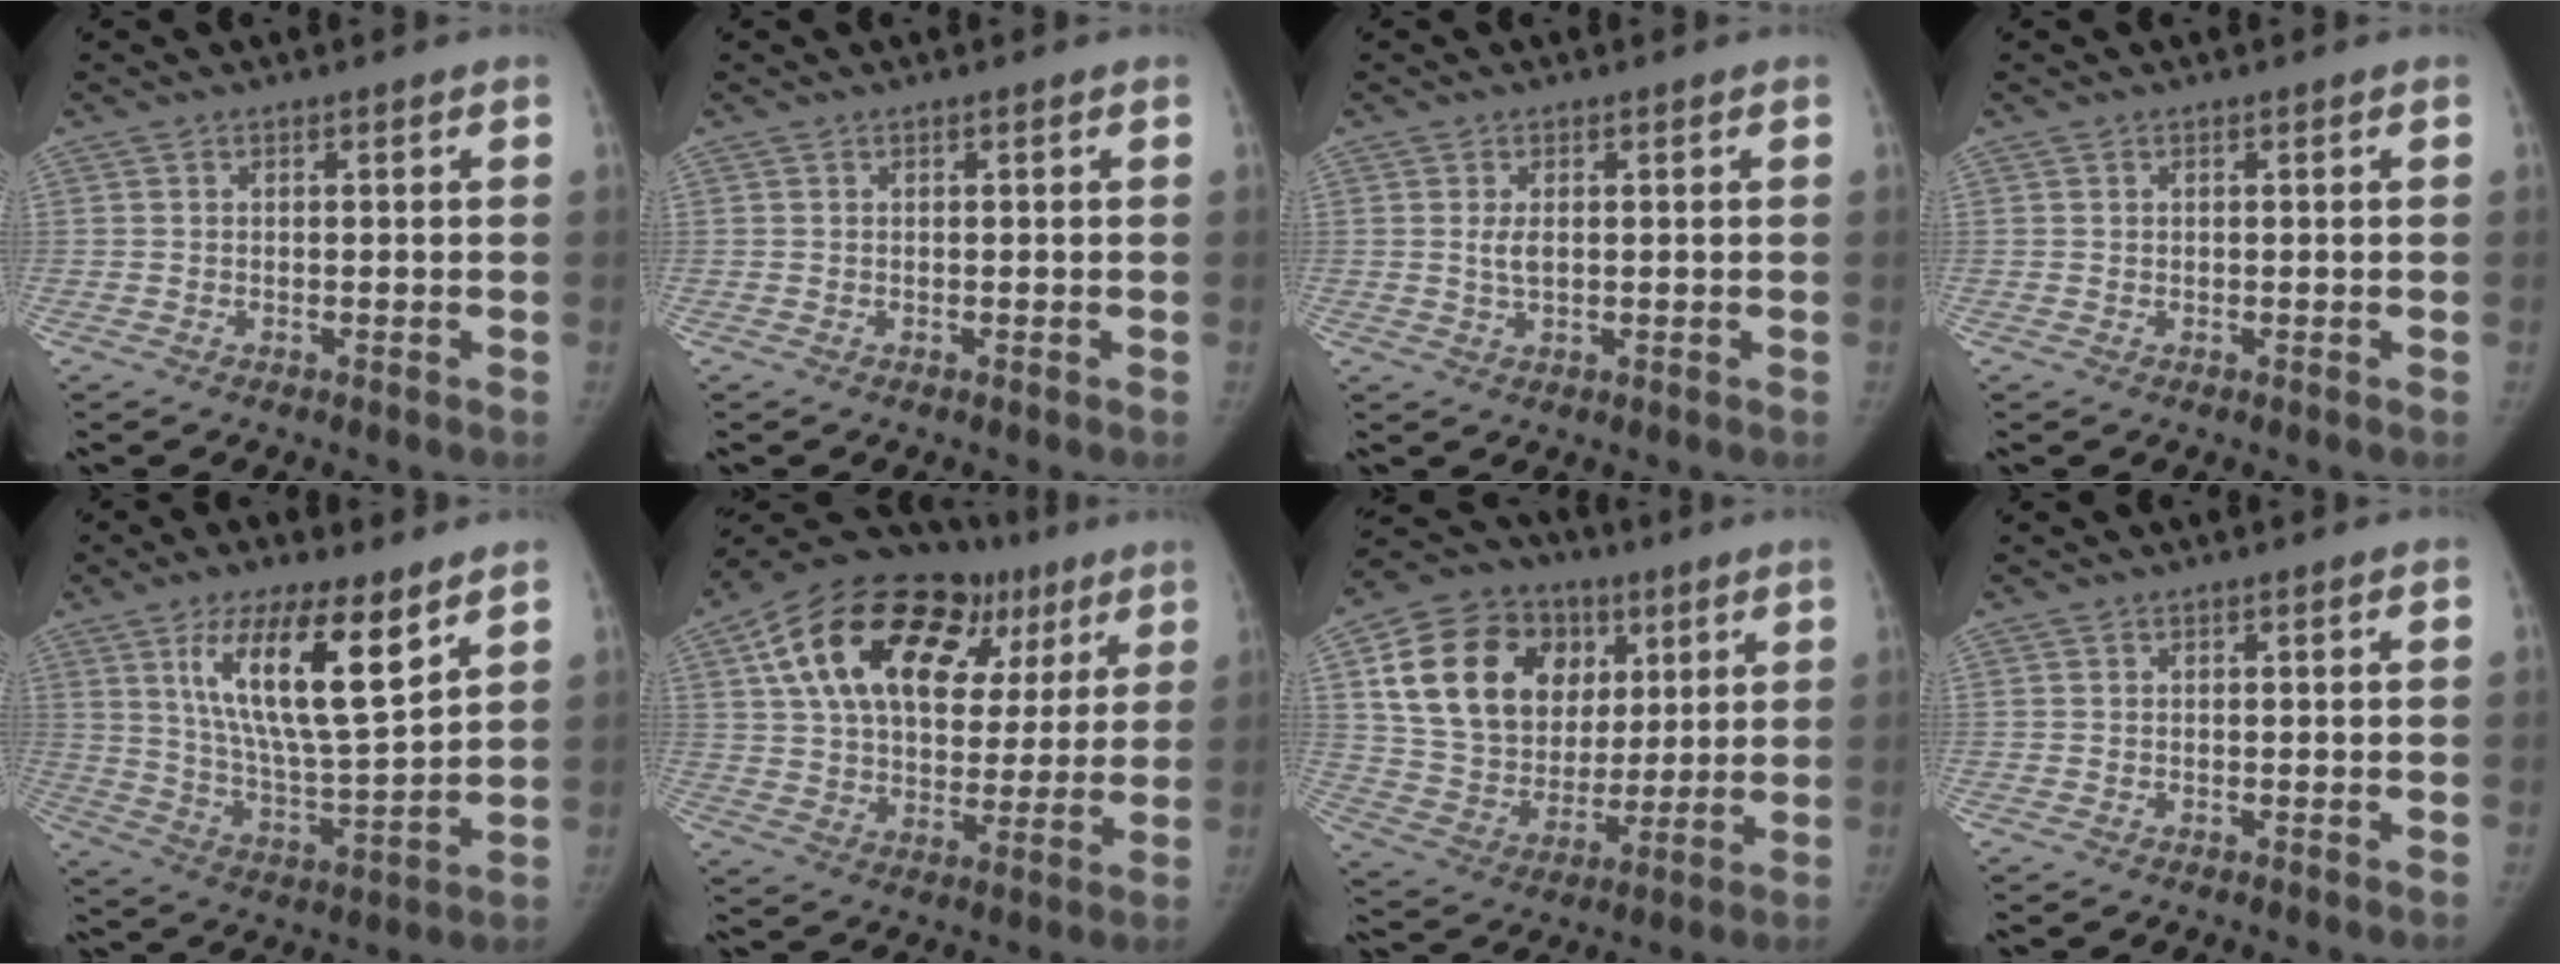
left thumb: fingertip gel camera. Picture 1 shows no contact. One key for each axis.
{"total": 0.0}
{"total": 2.4, "fx": 0.3, "fy": 1.2, "fz": 2.1, "tx": -0.042, "ty": -0.003, "tz": 0.009}
{"total": 0.0}
{"total": 17.2, "fx": 8.6, "fy": 5.0, "fz": 14.0, "tx": -0.230, "ty": -0.050, "tz": 0.159}
{"total": 28.2, "fx": 12.1, "fy": 17.1, "fz": 18.8, "tx": -0.275, "ty": 0.038, "tz": 0.199}
{"total": 23.6, "fx": 8.0, "fy": 17.8, "fz": 13.3, "tx": -0.216, "ty": 0.004, "tz": 0.146}
{"total": 0.0}